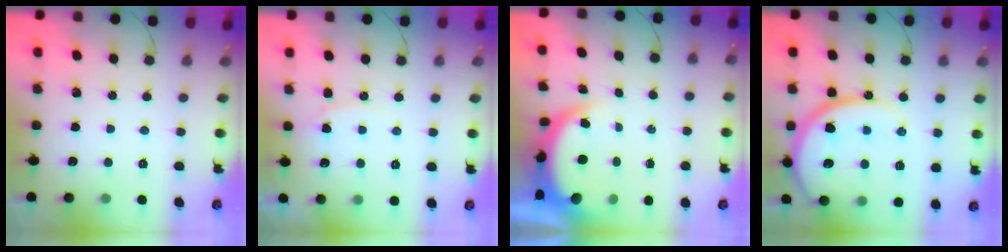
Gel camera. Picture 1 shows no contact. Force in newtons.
{"total": 7.1, "press": 7.1, "slide": 0.5}
{"total": 5.0, "press": 4.9, "slide": 0.6}
{"total": 17.2, "press": 17.1, "slide": 1.7}